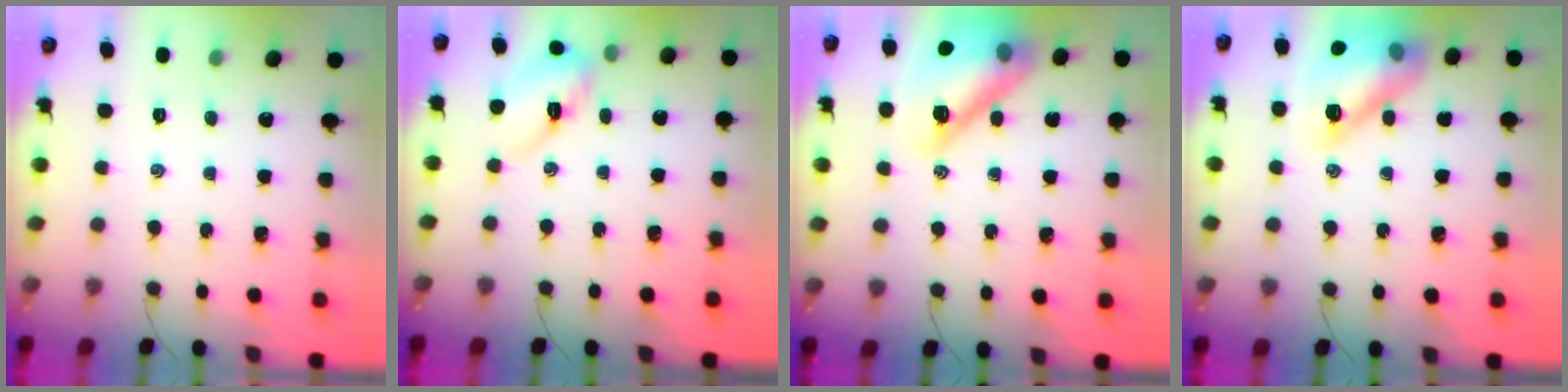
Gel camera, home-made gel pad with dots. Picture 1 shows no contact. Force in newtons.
{"total": 9.1, "press": 9.1, "slide": 0.8}
{"total": 19.4, "press": 19.2, "slide": 2.6}
{"total": 14.7, "press": 14.6, "slide": 1.4}